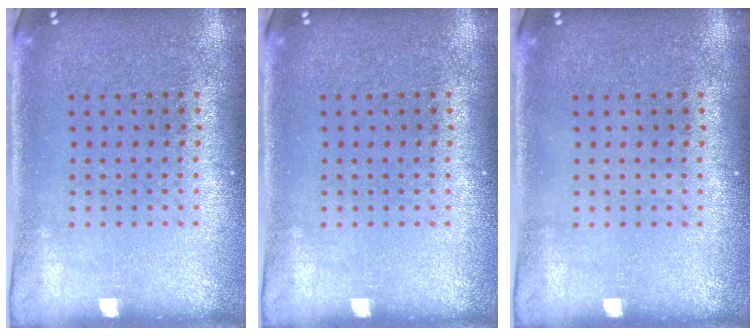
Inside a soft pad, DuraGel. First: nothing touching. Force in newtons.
{"total": 0.0}
{"total": 0.0}